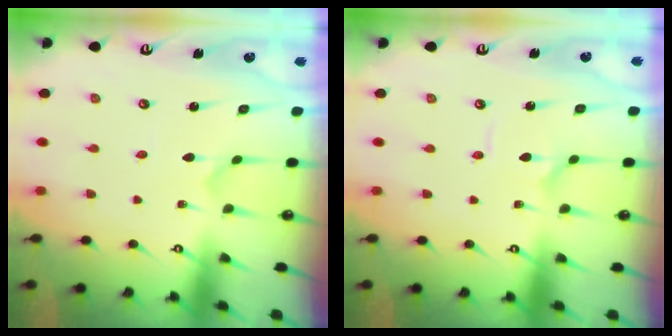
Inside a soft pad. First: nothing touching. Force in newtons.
{"total": 2.7, "press": 2.7, "slide": 0.2}